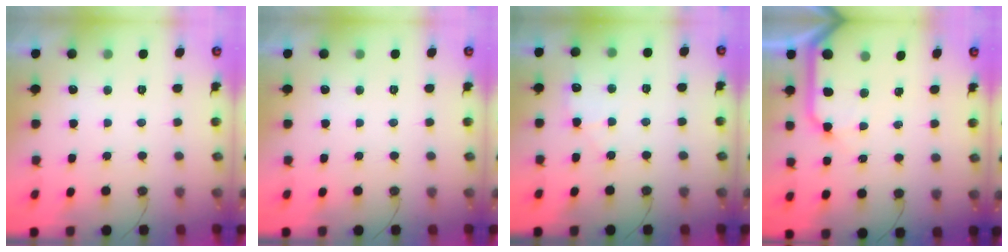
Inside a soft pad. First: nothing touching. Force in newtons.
{"total": 0.0}
{"total": 5.7, "press": 5.6, "slide": 0.7}
{"total": 11.3, "press": 11.3, "slide": 1.1}